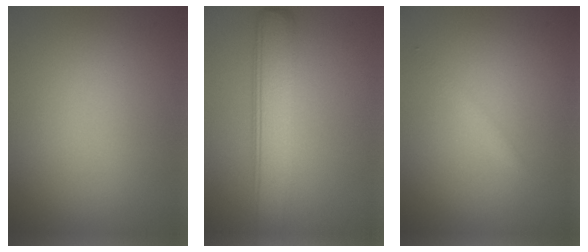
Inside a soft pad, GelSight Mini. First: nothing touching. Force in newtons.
{"total": 5.0, "press": 5.0, "slide": 0.1}
{"total": 0.9, "press": 0.9, "slide": 0.1}